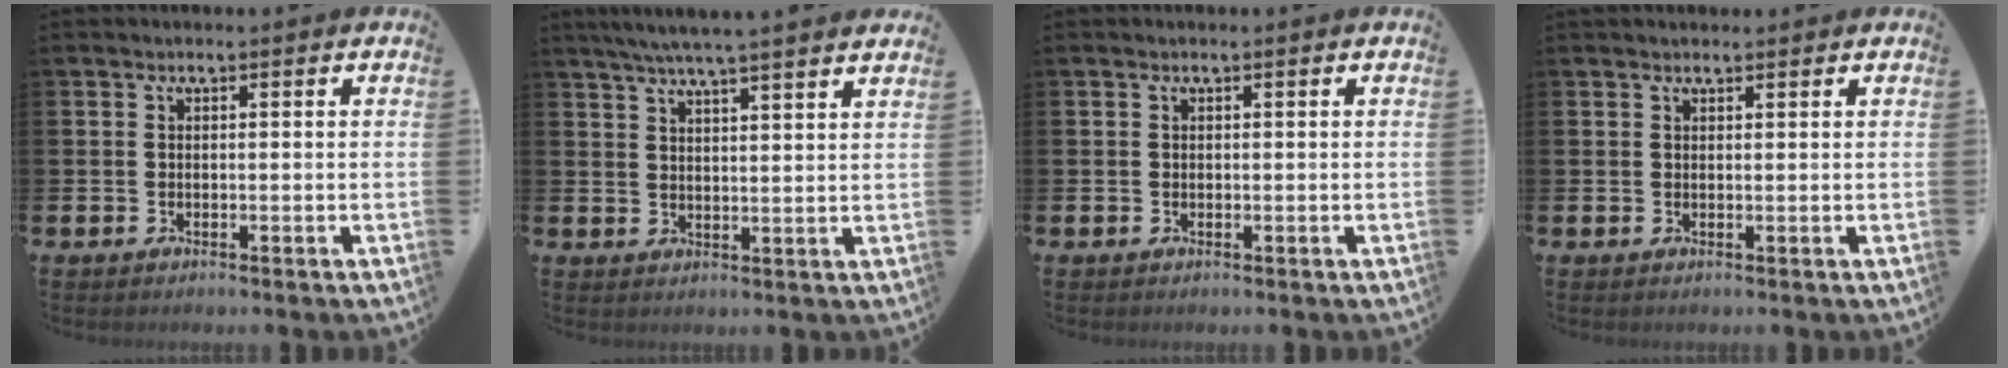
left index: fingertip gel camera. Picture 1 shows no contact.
{"total": 5.6, "force": [5.2, -0.5, 1.9], "torque": [-0.058, -0.016, 0.094]}
{"total": 0.0}
{"total": 1.0, "force": [0.9, 0.3, 0.2], "torque": [0.004, 0.000, 0.015]}